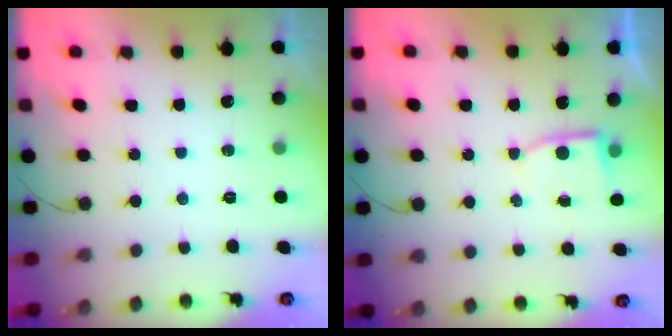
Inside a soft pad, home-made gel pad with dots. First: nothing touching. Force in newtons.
{"total": 2.8, "press": 2.8, "slide": 0.3}